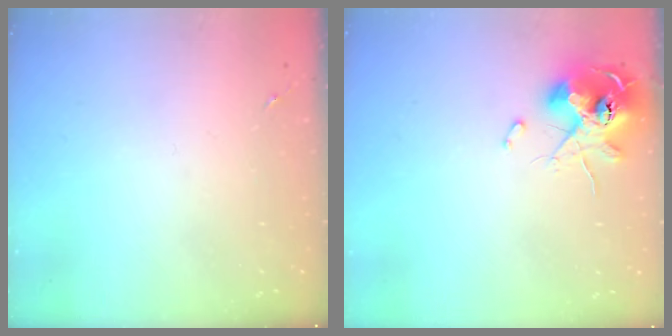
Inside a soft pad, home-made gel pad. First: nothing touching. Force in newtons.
{"total": 13.7, "press": 13.6, "slide": 1.8}